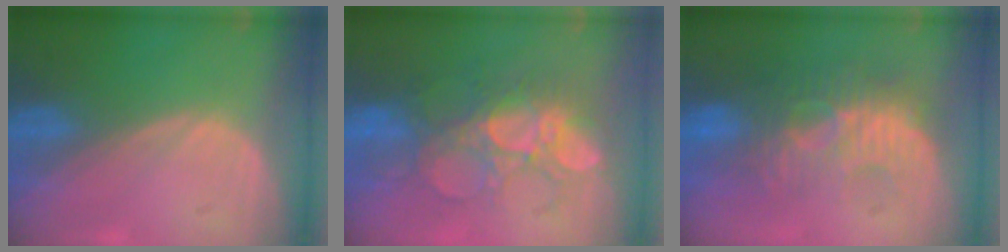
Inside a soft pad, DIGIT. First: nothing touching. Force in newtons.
{"total": 8.6, "press": 8.3, "slide": 2.1}
{"total": 9.4, "press": 8.9, "slide": 2.9}